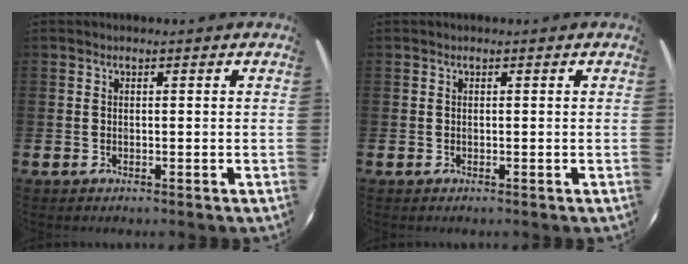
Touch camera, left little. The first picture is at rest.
{"total": 0.0}